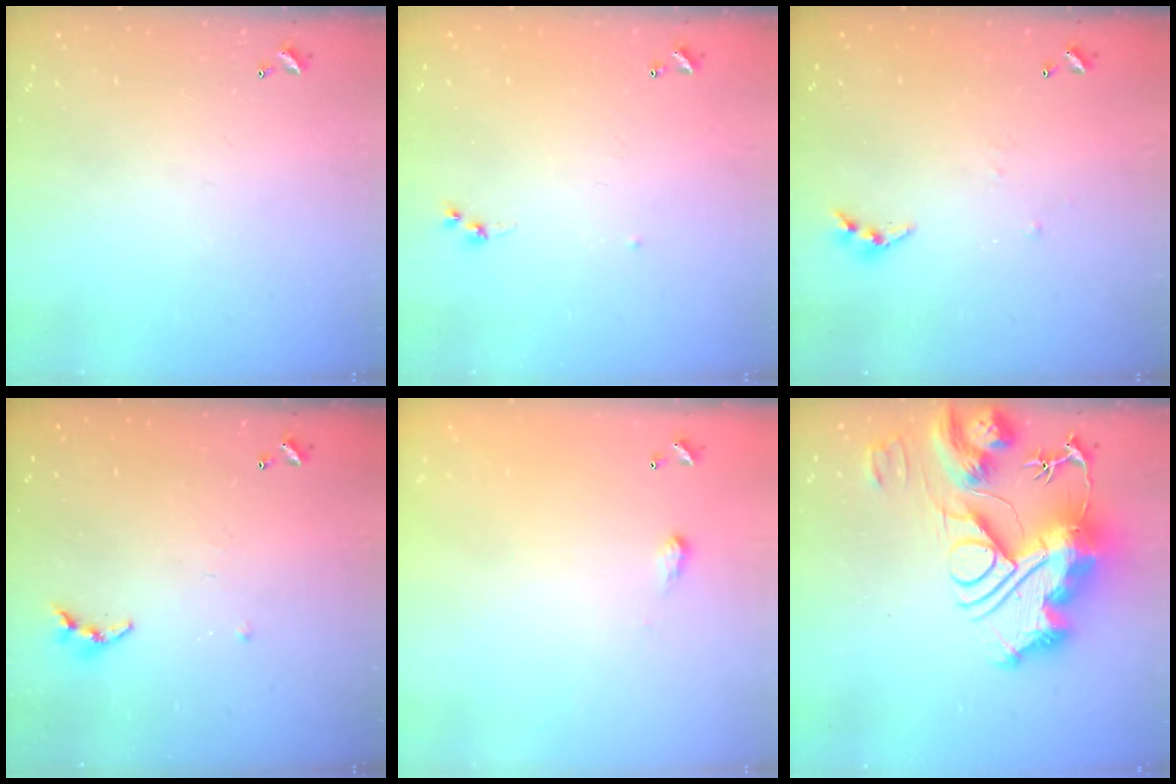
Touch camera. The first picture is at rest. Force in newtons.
{"total": 6.0, "press": 6.0, "slide": 0.7}
{"total": 3.4, "press": 3.4, "slide": 0.4}
{"total": 4.0, "press": 3.9, "slide": 0.5}
{"total": 2.0, "press": 2.0, "slide": 0.3}
{"total": 0.5, "press": 0.5, "slide": 0.0}